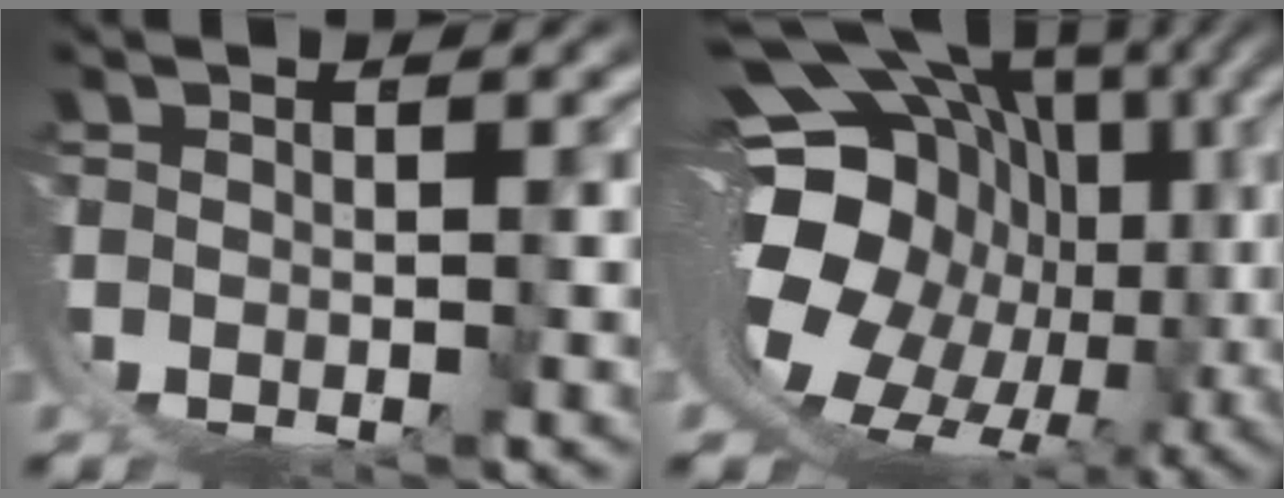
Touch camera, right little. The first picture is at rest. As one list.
[{"total": 19.1, "force": [-0.4, 13.8, 13.1], "torque": [-0.234, -0.058, 0.017]}]